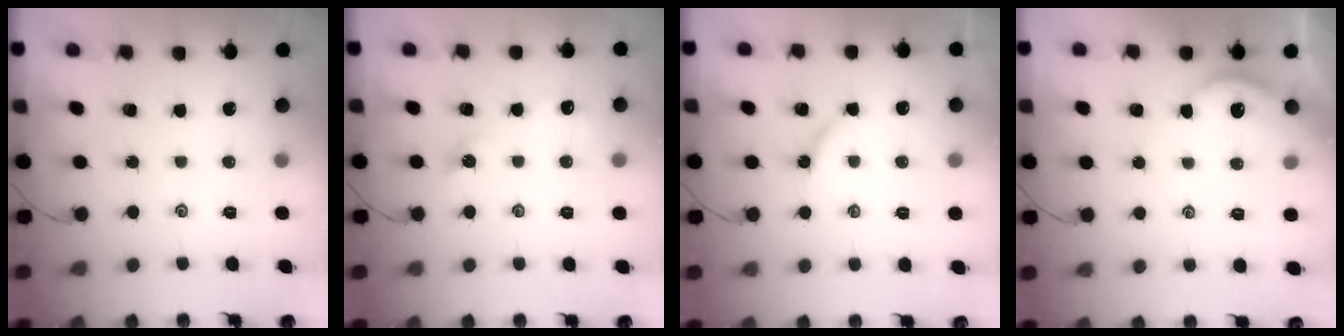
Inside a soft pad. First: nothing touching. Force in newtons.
{"total": 4.2, "press": 4.2, "slide": 0.5}
{"total": 2.5, "press": 2.4, "slide": 0.4}
{"total": 3.1, "press": 3.0, "slide": 0.3}